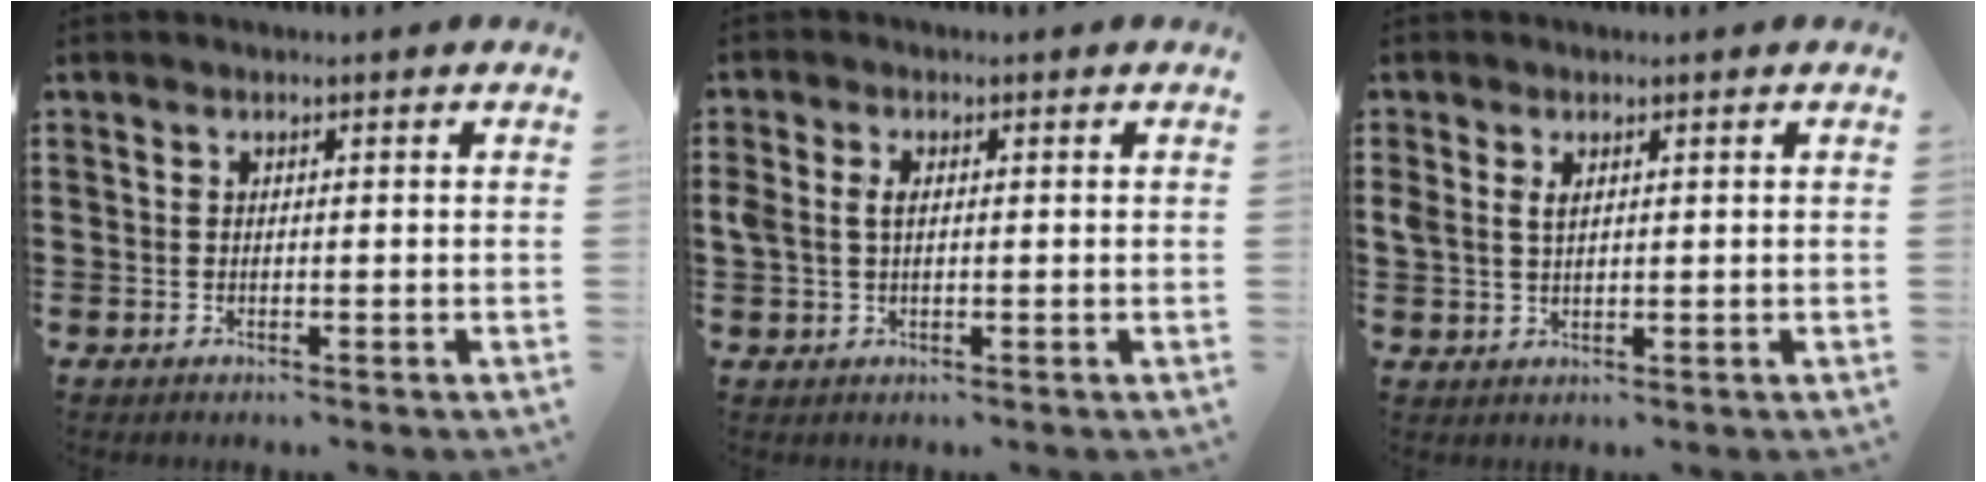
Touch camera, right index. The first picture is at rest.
{"total": 2.4, "force": [0.3, 1.5, 1.8], "torque": [-0.047, 0.005, 0.003]}
{"total": 2.1, "force": [0.9, 1.2, 1.5], "torque": [-0.033, 0.005, 0.017]}